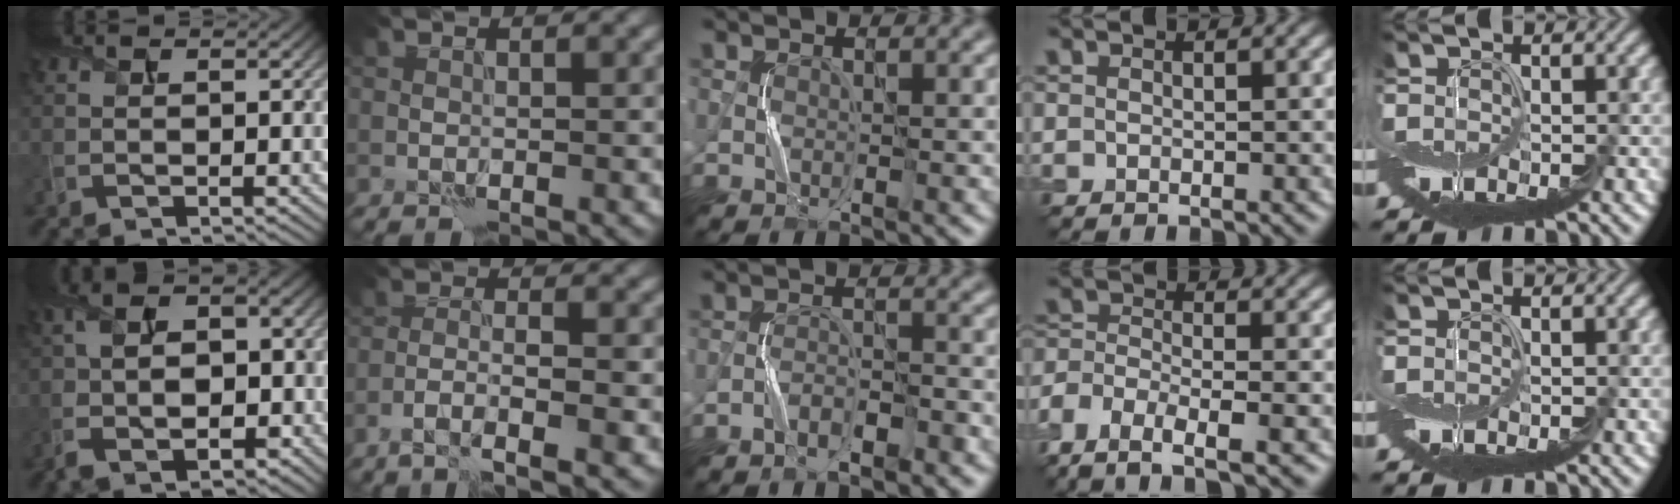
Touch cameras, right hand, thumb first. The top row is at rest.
{"thumb": {"total": 9.2, "force": [-2.0, 5.7, 7.0], "torque": [-0.150, -0.026, -0.028]}, "index": {"total": 3.7, "force": [-2.1, 0.4, 3.0], "torque": [-0.051, 0.003, -0.041]}, "middle": {"total": 2.4, "force": [-1.9, 0.5, 1.3], "torque": [-0.022, 0.007, -0.034]}, "ring": {"total": 6.4, "force": [-4.8, 2.1, 3.6], "torque": [-0.070, -0.007, -0.094]}}